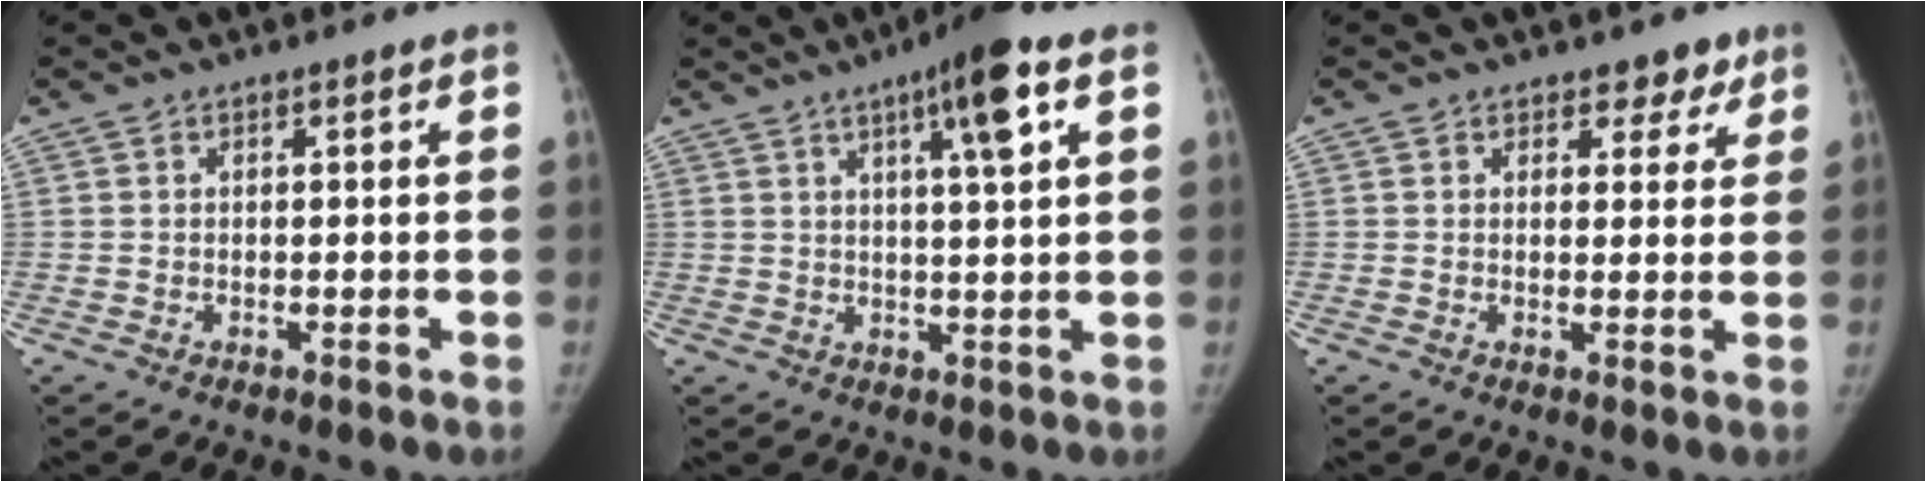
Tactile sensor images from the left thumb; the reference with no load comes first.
{"total": 9.4, "force": [4.2, 1.2, 8.3], "torque": [-0.124, -0.003, 0.061]}
{"total": 3.7, "force": [2.6, 2.5, 0.9], "torque": [0.024, -0.012, 0.030]}